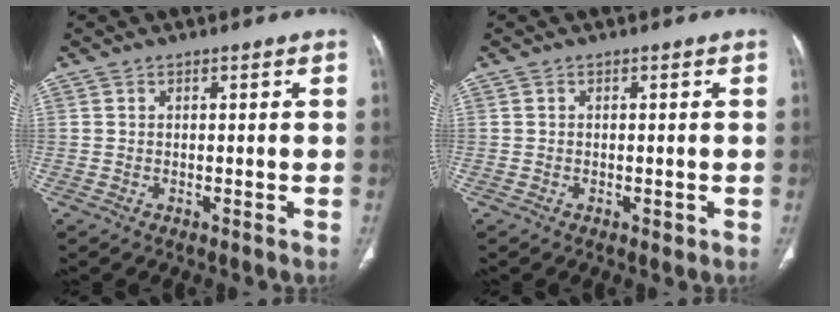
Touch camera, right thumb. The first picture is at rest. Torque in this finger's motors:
{"motor_torque": [-0.02, 0.12, -0.31, 0.10, 0.05]}